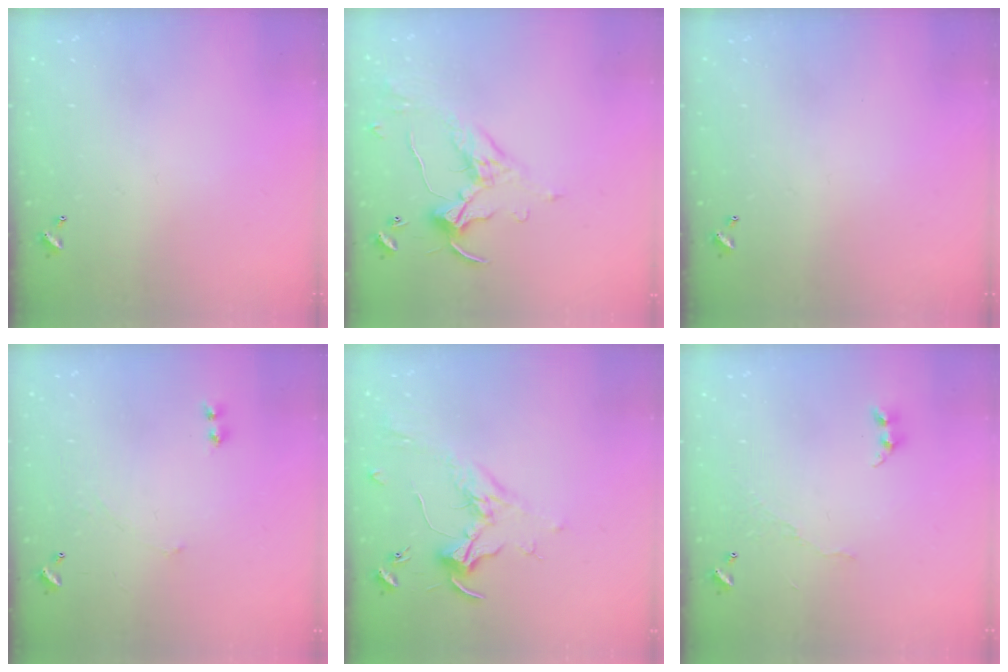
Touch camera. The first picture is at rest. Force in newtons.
{"total": 1.7, "press": 1.5, "slide": 0.8}
{"total": 0.0}
{"total": 2.4, "press": 2.3, "slide": 0.5}
{"total": 1.7, "press": 1.5, "slide": 0.9}
{"total": 5.6, "press": 5.6, "slide": 0.4}